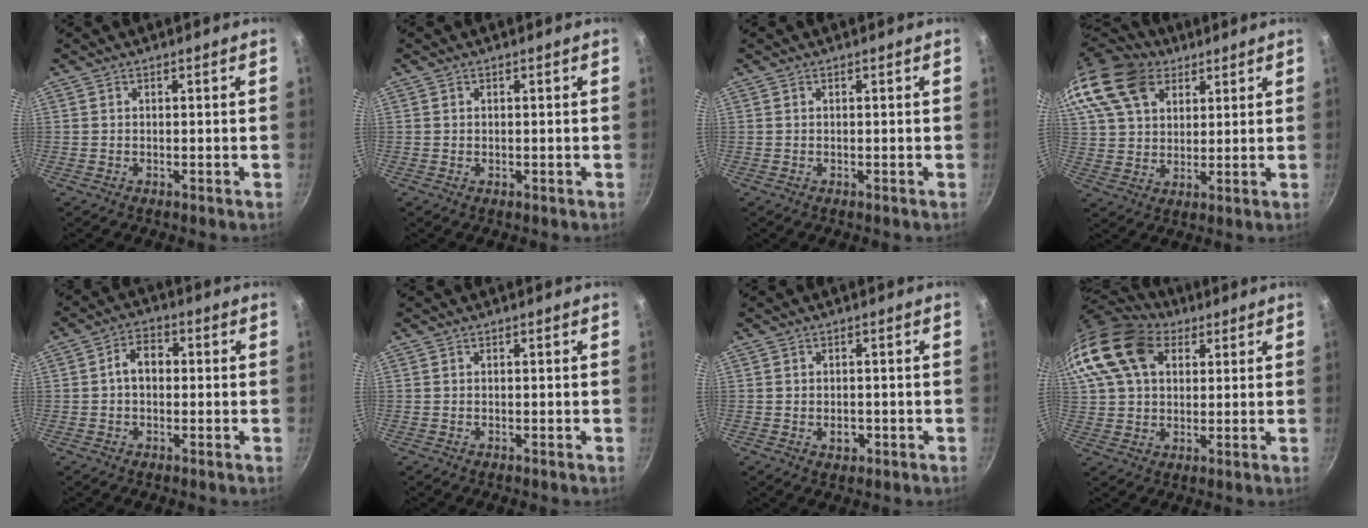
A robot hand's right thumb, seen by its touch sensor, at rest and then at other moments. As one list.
[{"total": 0.0}, {"total": 0.0}, {"total": 18.5, "force": [10.9, 12.2, 8.7], "torque": [-0.178, 0.005, 0.203]}, {"total": 5.3, "force": [0.2, 3.8, 3.7], "torque": [-0.042, 0.016, -0.005]}, {"total": 0.0}, {"total": 2.5, "force": [-0.7, 1.8, 1.5], "torque": [-0.017, 0.004, -0.007]}, {"total": 21.1, "force": [8.7, 14.7, 12.3], "torque": [-0.268, 0.027, 0.154]}]